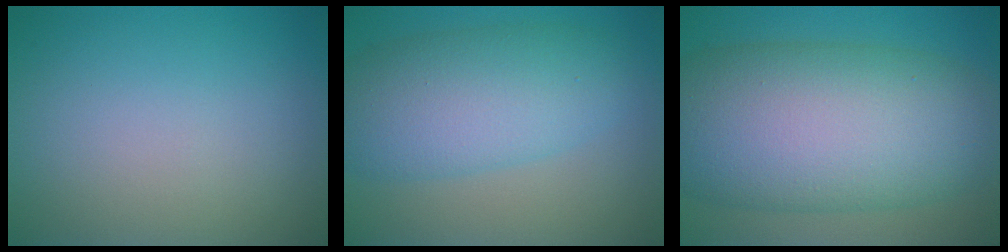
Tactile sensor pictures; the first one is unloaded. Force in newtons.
{"total": 7.5, "press": 7.5, "slide": 0.0}
{"total": 14.9, "press": 14.9, "slide": 0.1}